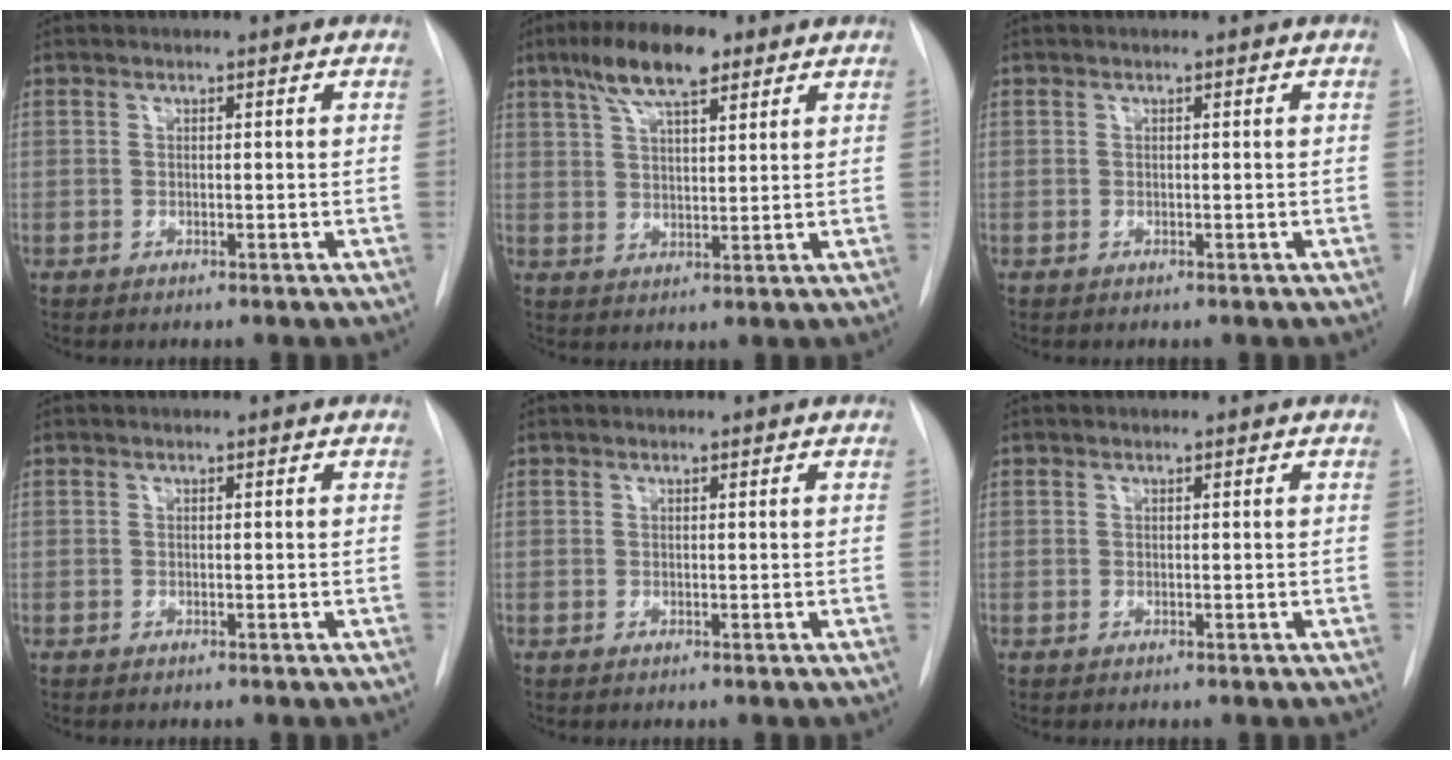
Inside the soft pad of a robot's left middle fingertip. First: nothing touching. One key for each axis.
{"total": 9.6, "fx": 6.0, "fy": 2.7, "fz": 6.9, "tx": -0.129, "ty": 0.017, "tz": 0.105}
{"total": 0.0}
{"total": 0.0}
{"total": 0.0}
{"total": 0.0}